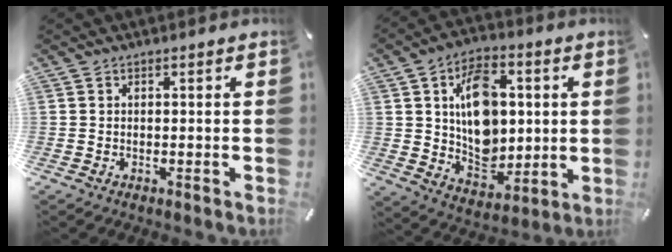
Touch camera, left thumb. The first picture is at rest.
{"total": 14.5, "force": [2.3, 11.0, 9.2], "torque": [-0.141, 0.001, 0.045]}